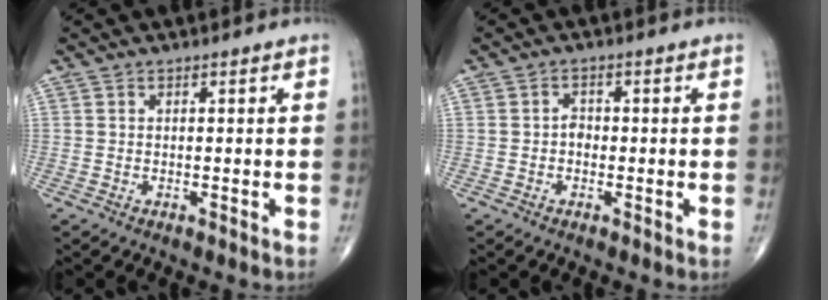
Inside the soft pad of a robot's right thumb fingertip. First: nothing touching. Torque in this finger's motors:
{"motor_torque": [0.54, 0.41, -0.17, -0.41, -0.04]}